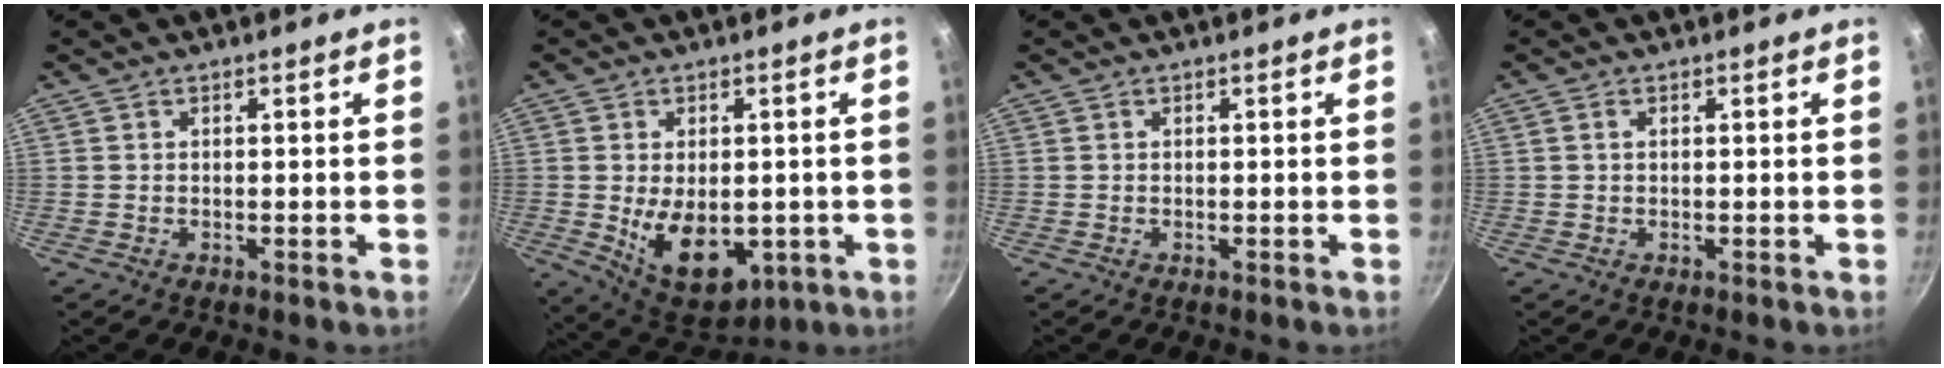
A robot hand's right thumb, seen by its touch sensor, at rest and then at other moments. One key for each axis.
{"total": 13.2, "fx": -1.9, "fy": 8.3, "fz": 10.1, "tx": -0.121, "ty": -0.016, "tz": -0.006}
{"total": 0.0}
{"total": 0.9, "fx": 0.2, "fy": 0.6, "fz": 0.6, "tx": -0.011, "ty": 0.004, "tz": 0.004}